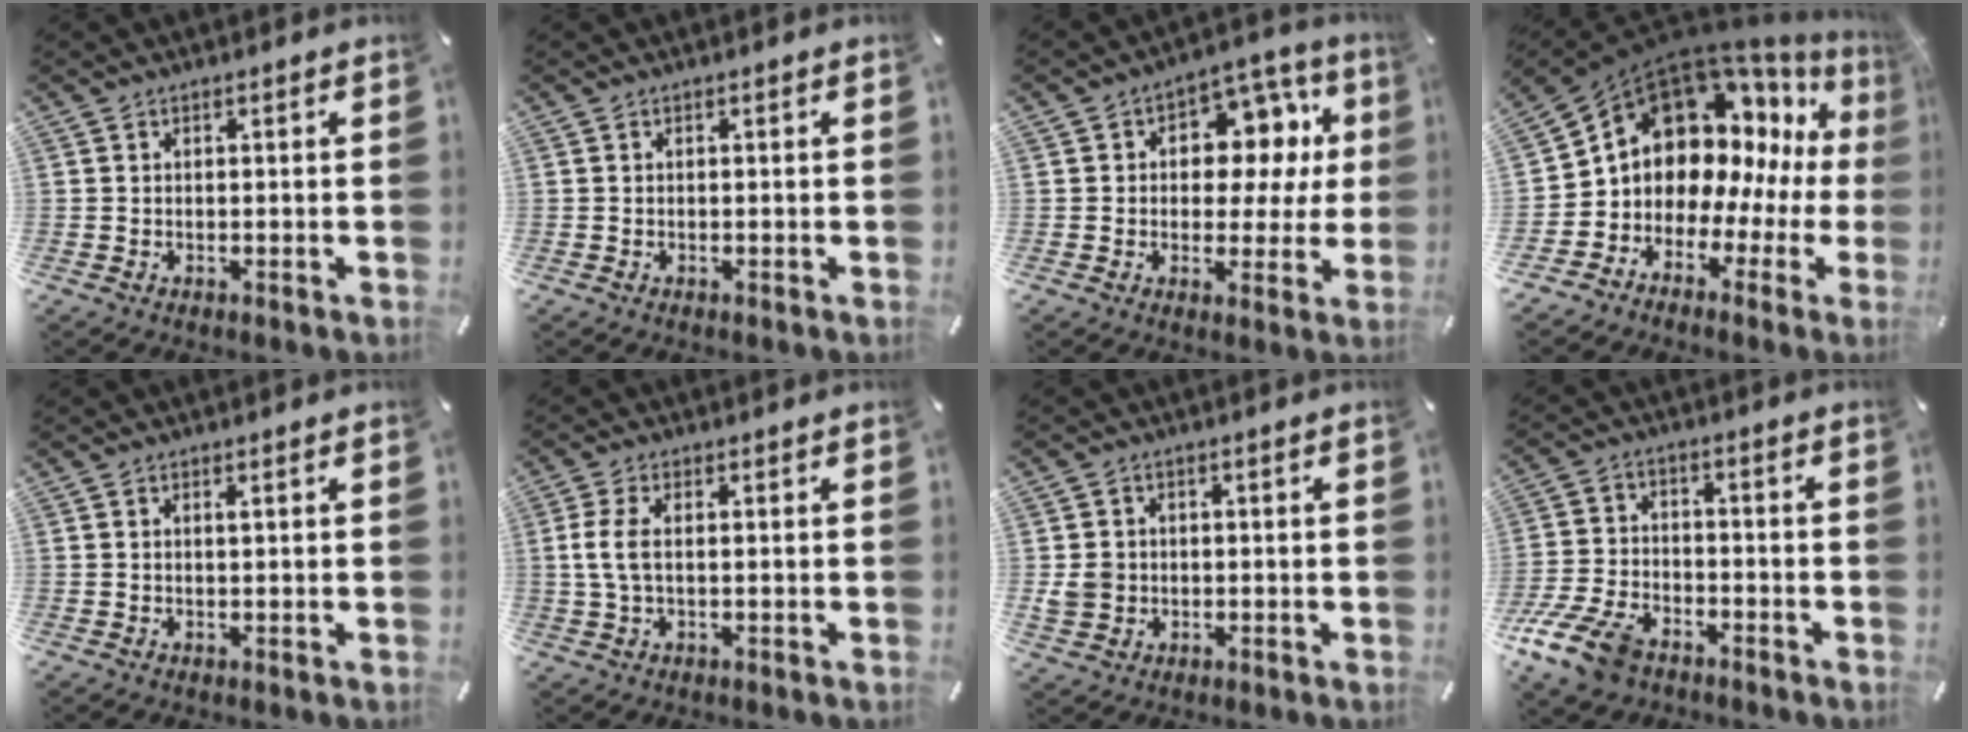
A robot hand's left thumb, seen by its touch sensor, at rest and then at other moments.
{"total": 0.0}
{"total": 11.1, "force": [2.7, 8.2, 7.0], "torque": [-0.085, -0.023, 0.047]}
{"total": 14.1, "force": [5.1, 11.4, 6.5], "torque": [-0.121, -0.067, 0.095]}
{"total": 0.7, "force": [0.2, 0.1, 0.7], "torque": [-0.014, -0.001, 0.003]}
{"total": 5.1, "force": [0.4, 2.2, 4.6], "torque": [-0.110, -0.003, 0.002]}
{"total": 4.3, "force": [-0.4, 4.1, 1.3], "torque": [-0.035, 0.007, -0.007]}
{"total": 11.4, "force": [-7.4, 6.5, 5.9], "torque": [-0.123, 0.038, -0.138]}